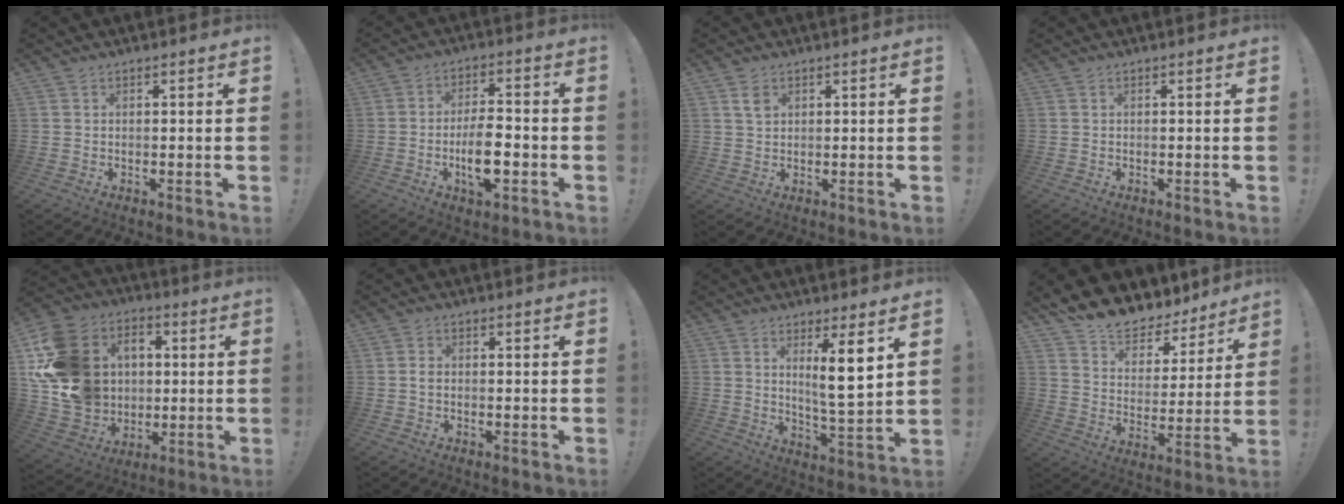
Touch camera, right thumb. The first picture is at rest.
{"total": 10.2, "force": [-3.2, 4.7, 8.4], "torque": [-0.152, 0.012, -0.055]}
{"total": 3.1, "force": [1.6, 2.0, 1.8], "torque": [-0.018, -0.006, 0.026]}
{"total": 0.0}
{"total": 20.2, "force": [2.6, 17.3, 10.1], "torque": [-0.180, 0.005, 0.083]}
{"total": 1.1, "force": [-0.2, 0.8, 0.8], "torque": [-0.011, 0.000, -0.006]}
{"total": 9.6, "force": [3.9, 1.1, 8.7], "torque": [-0.129, -0.025, 0.056]}
{"total": 10.9, "force": [10.1, 3.7, 1.7], "torque": [-0.050, -0.091, 0.185]}